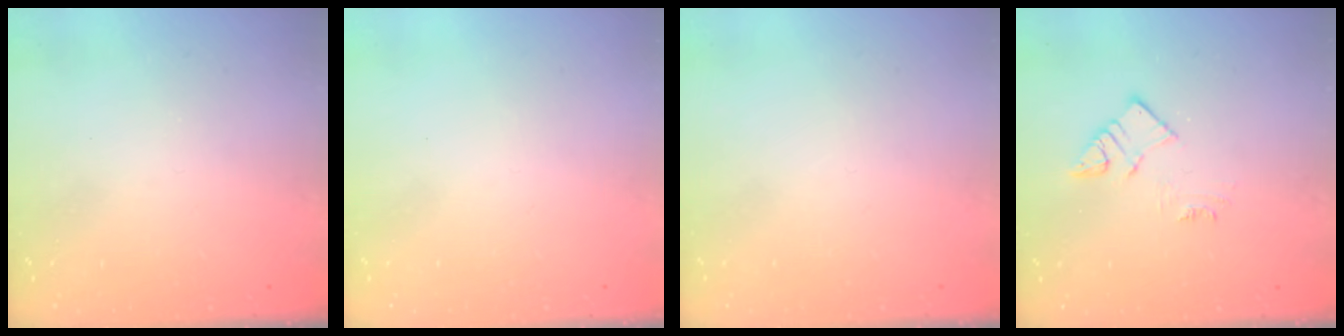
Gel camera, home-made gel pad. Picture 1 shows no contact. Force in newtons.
{"total": 1.7, "press": 1.6, "slide": 0.1}
{"total": 1.5, "press": 1.5, "slide": 0.1}
{"total": 6.9, "press": 6.8, "slide": 0.3}